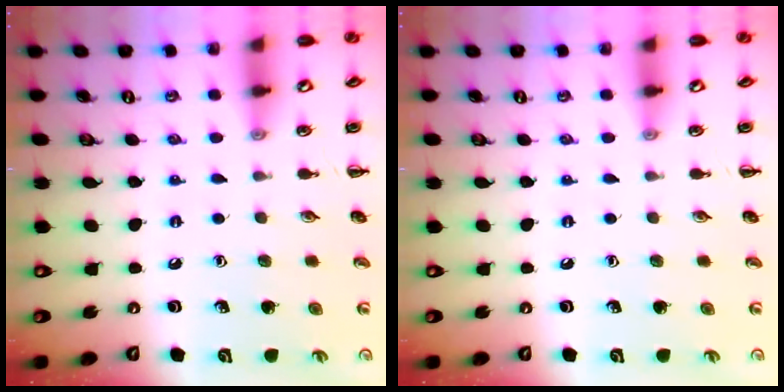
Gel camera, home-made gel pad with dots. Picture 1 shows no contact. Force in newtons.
{"total": 0.0}